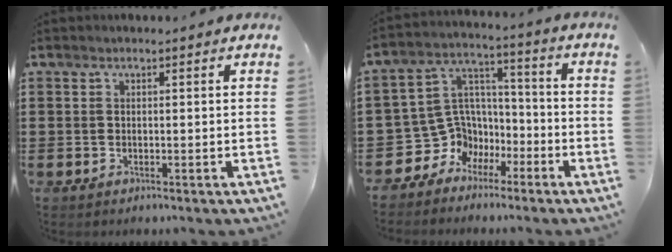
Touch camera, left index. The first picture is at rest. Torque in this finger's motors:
{"motor_torque": [0.16, 0.28, 0.04, -0.01]}